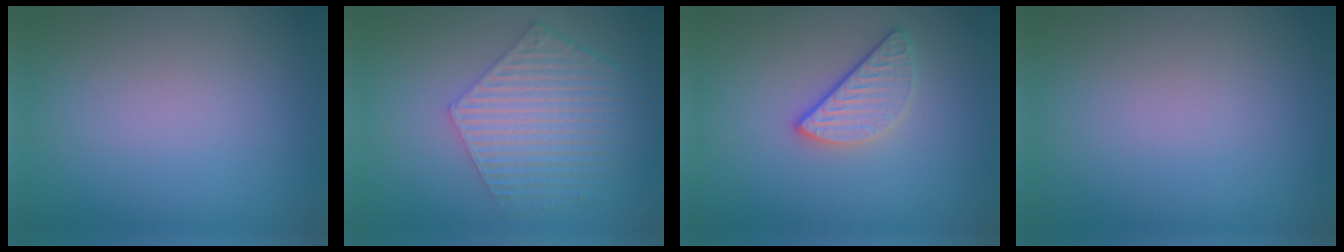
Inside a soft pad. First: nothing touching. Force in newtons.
{"total": 5.9, "press": 4.4, "slide": 3.9}
{"total": 2.7, "press": 2.3, "slide": 1.3}
{"total": 0.0}